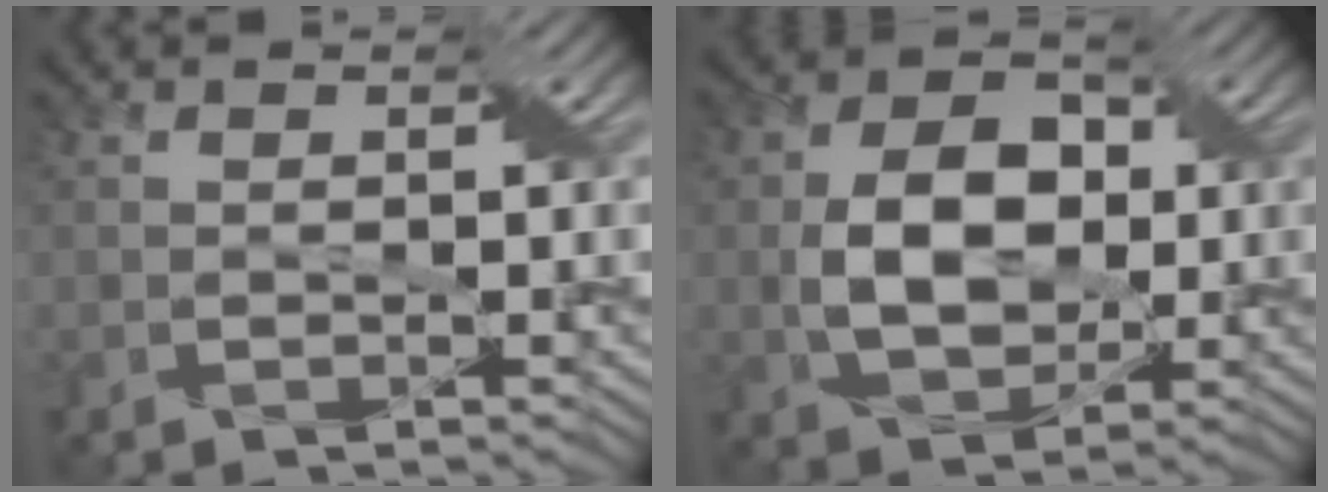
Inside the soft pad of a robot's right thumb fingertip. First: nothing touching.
{"total": 8.3, "force": [-0.1, 5.8, 5.9], "torque": [-0.117, 0.004, -0.002]}